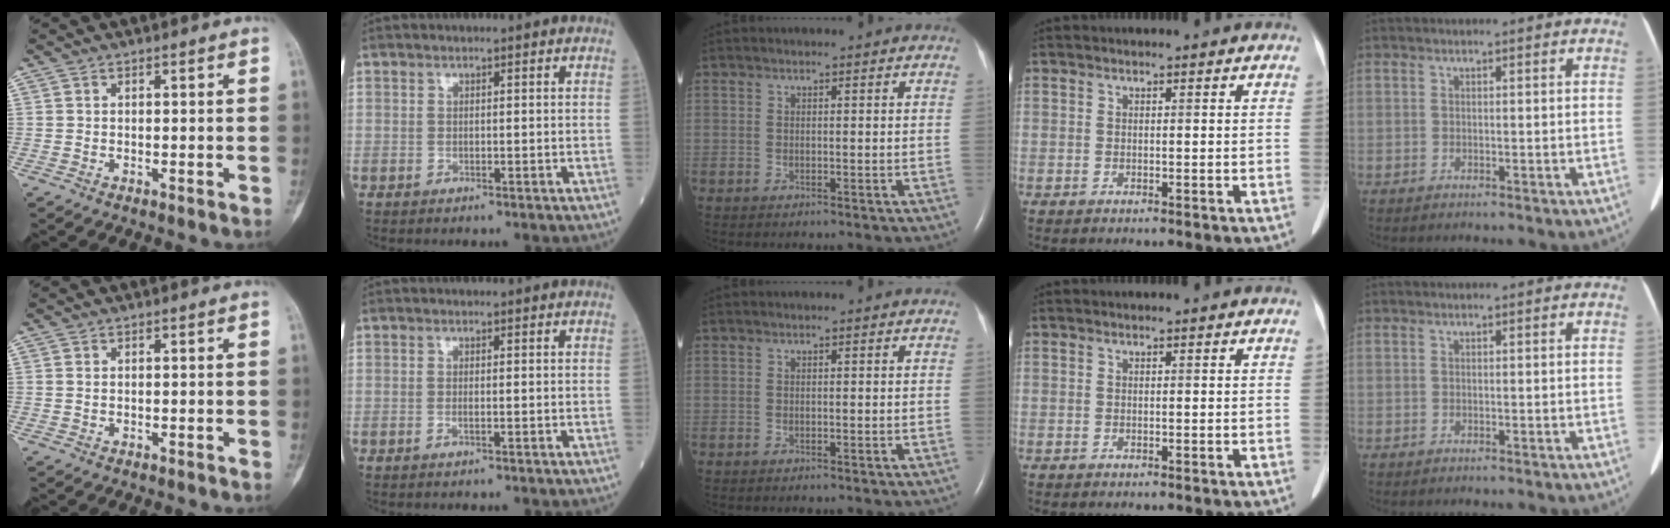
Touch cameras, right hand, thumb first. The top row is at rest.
{"thumb": {"total": 0.6, "force": [0.1, 0.4, 0.4], "torque": [-0.011, 0.002, 0.003]}, "index": {"total": 0.6, "force": [-0.3, -0.1, 0.5], "torque": [-0.014, -0.001, -0.006]}}